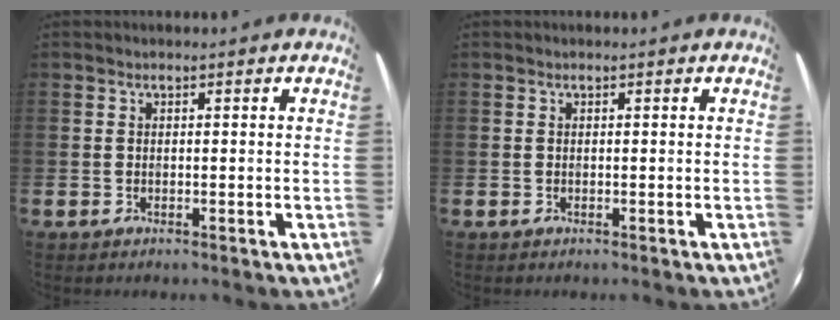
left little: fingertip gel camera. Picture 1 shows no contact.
{"total": 0.0}